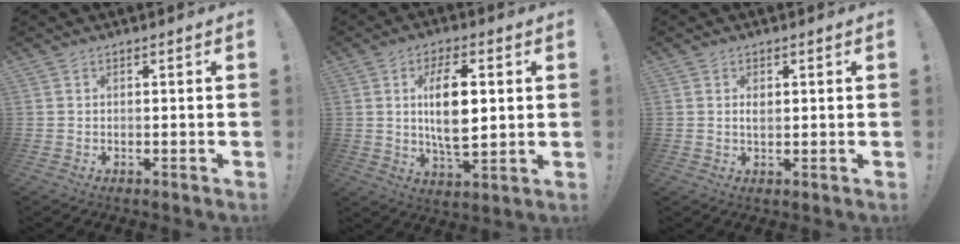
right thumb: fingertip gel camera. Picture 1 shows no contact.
{"total": 12.8, "force": [2.4, 5.6, 11.2], "torque": [-0.187, -0.006, 0.033]}
{"total": 1.5, "force": [0.6, 0.9, 1.0], "torque": [-0.006, -0.004, 0.008]}